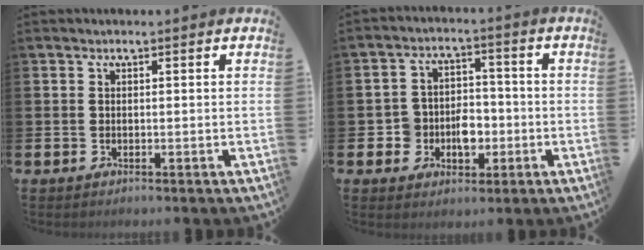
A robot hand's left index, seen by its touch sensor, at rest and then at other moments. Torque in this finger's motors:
{"motor_torque": [0.30, 0.08, 0.22, 0.12]}